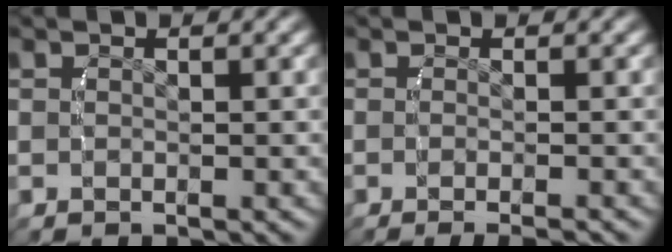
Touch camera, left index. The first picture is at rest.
{"total": 2.6, "force": [-2.2, 0.2, 1.4], "torque": [-0.016, -0.005, -0.029]}